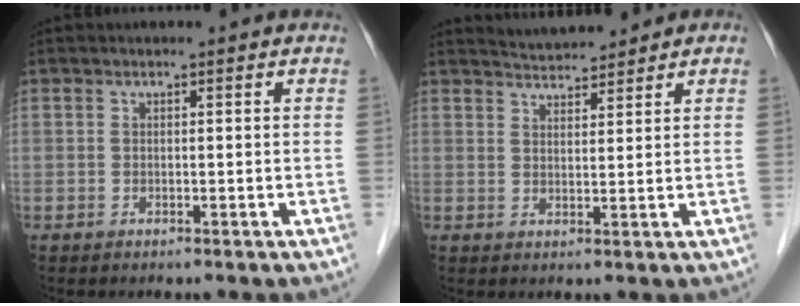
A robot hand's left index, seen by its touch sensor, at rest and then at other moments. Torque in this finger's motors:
{"motor_torque": [-0.09, -0.47, -0.26, 0.01]}